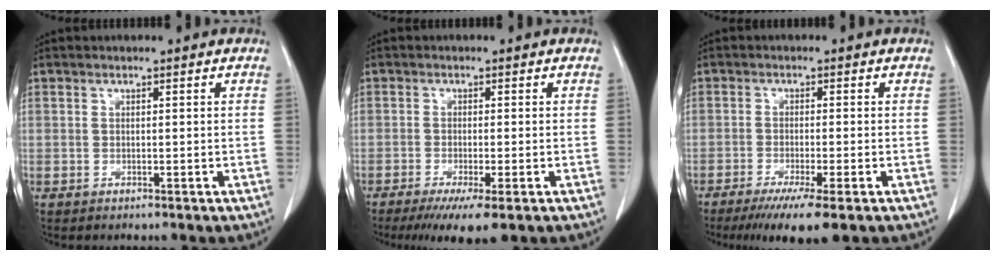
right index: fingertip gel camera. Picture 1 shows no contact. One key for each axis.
{"total": 5.9, "fx": -3.6, "fy": 0.6, "fz": 4.7, "tx": -0.072, "ty": -0.016, "tz": -0.057}
{"total": 7.5, "fx": -4.8, "fy": 0.1, "fz": 5.7, "tx": -0.087, "ty": -0.019, "tz": -0.074}